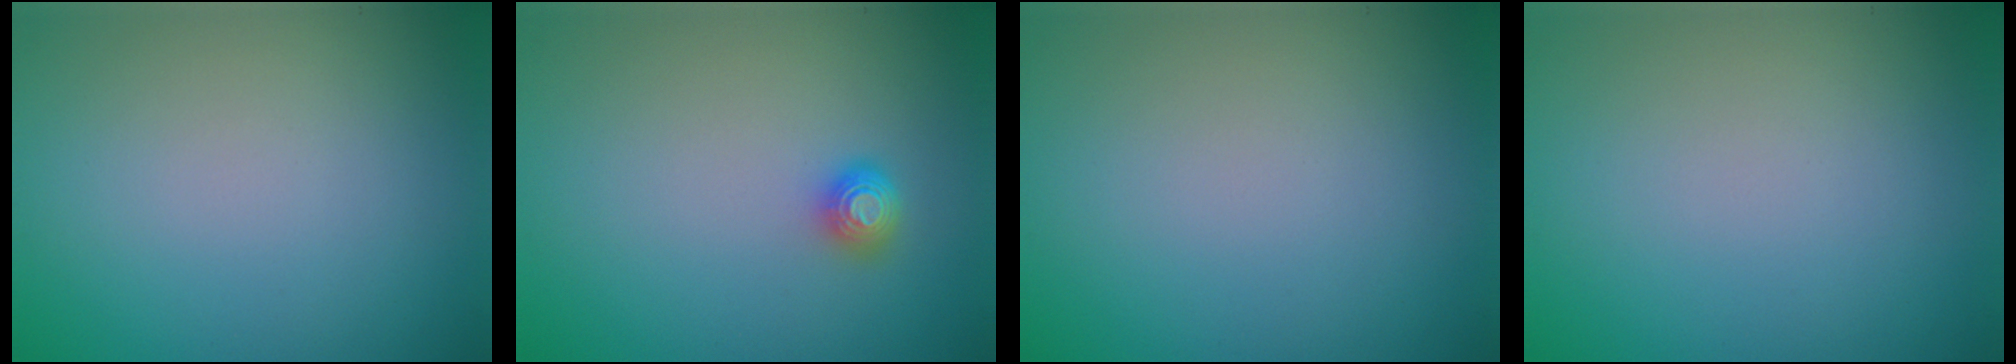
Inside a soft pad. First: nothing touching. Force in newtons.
{"total": 1.6, "press": 1.4, "slide": 0.6}
{"total": 0.0}
{"total": 0.0}